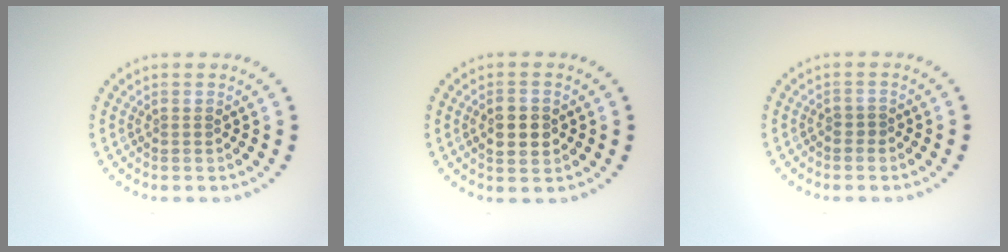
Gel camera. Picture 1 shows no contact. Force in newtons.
{"total": 2.9, "press": 2.9, "slide": 0.2}
{"total": 0.6, "press": 0.4, "slide": 0.5}